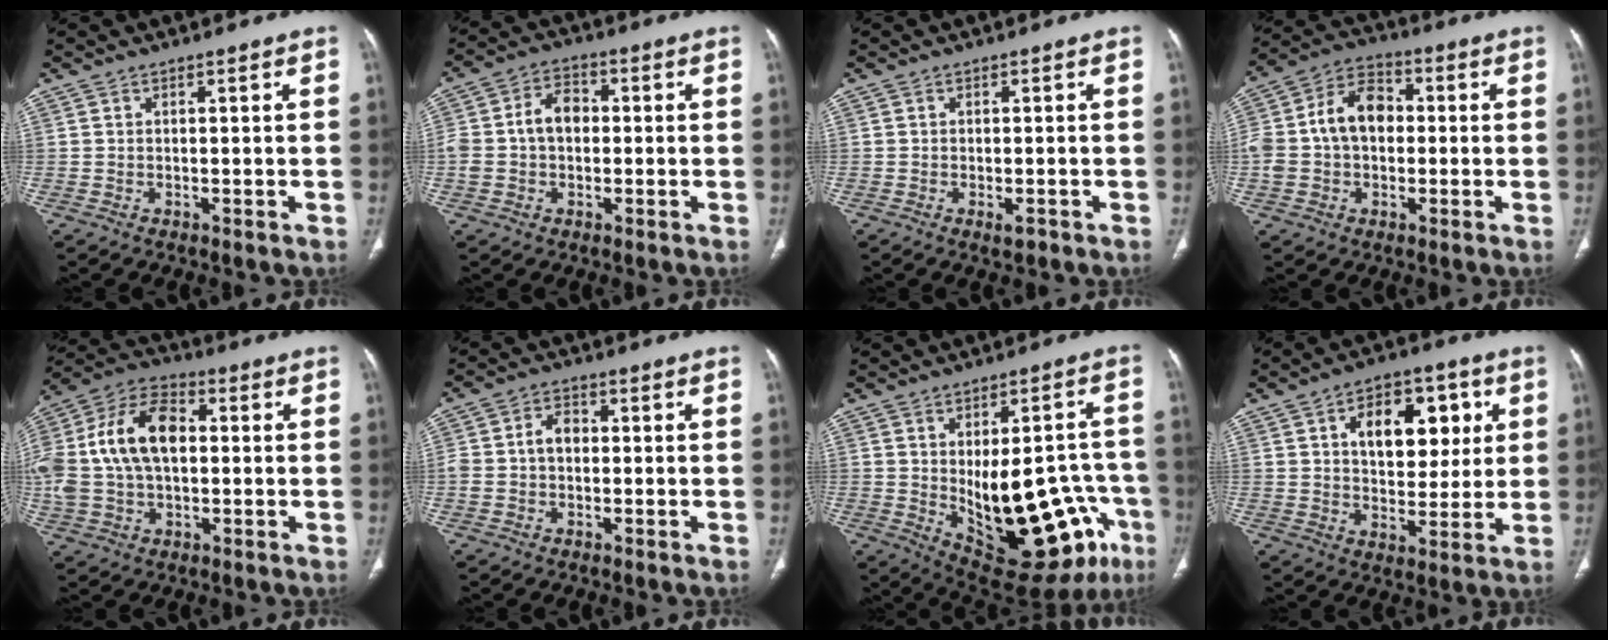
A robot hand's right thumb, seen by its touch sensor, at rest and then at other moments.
{"total": 7.7, "force": [0.0, 5.5, 5.4], "torque": [-0.094, 0.027, -0.003]}
{"total": 1.8, "force": [-0.9, 0.7, 1.3], "torque": [-0.019, 0.000, -0.011]}
{"total": 12.8, "force": [0.4, 9.0, 9.1], "torque": [-0.160, 0.039, -0.001]}
{"total": 20.1, "force": [1.7, 12.7, 15.5], "torque": [-0.328, 0.030, 0.028]}
{"total": 4.6, "force": [-0.1, 3.4, 3.2], "torque": [-0.056, 0.021, -0.005]}
{"total": 24.5, "force": [-6.3, 11.3, 20.9], "torque": [-0.238, 0.014, -0.052]}
{"total": 14.7, "force": [4.3, 9.0, 10.8], "torque": [-0.106, -0.002, 0.068]}